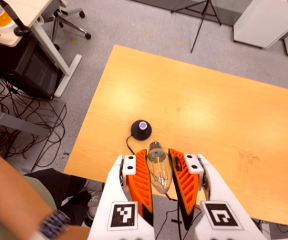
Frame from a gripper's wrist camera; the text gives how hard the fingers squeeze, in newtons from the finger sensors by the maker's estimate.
{"total": 20.5, "left": 22.0, "right": 19.0}